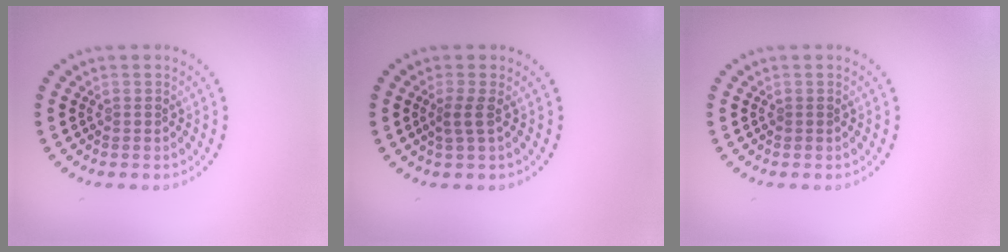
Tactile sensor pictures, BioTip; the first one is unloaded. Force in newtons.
{"total": 1.7, "press": 1.1, "slide": 1.3}
{"total": 0.0}